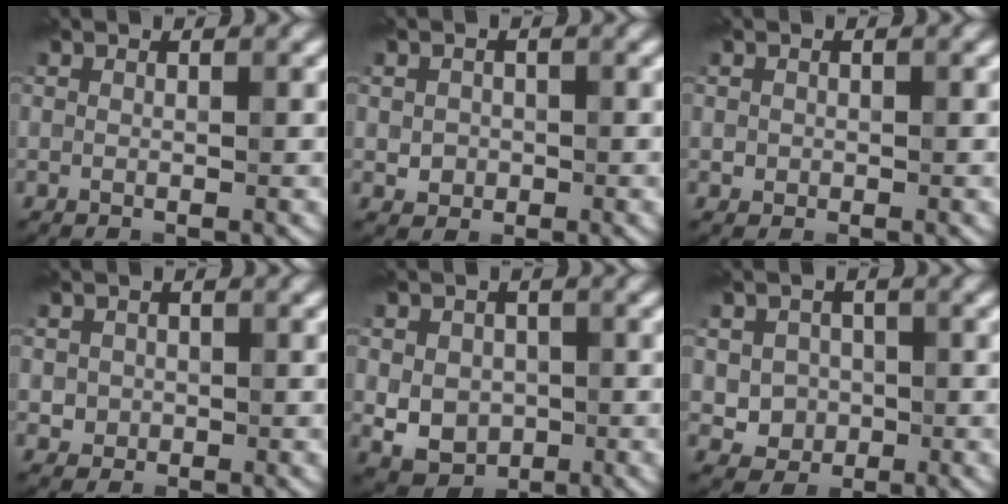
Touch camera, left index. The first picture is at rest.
{"total": 1.6, "force": [-0.1, 1.5, 0.6], "torque": [-0.006, -0.003, -0.003]}
{"total": 0.7, "force": [0.1, 0.7, 0.1], "torque": [0.005, -0.002, -0.001]}
{"total": 1.5, "force": [0.0, 1.5, 0.3], "torque": [0.006, -0.005, 0.001]}
{"total": 4.9, "force": [-0.4, 4.1, 2.8], "torque": [-0.036, -0.004, -0.010]}
{"total": 2.8, "force": [-0.2, 2.6, 1.1], "torque": [-0.013, -0.002, -0.007]}